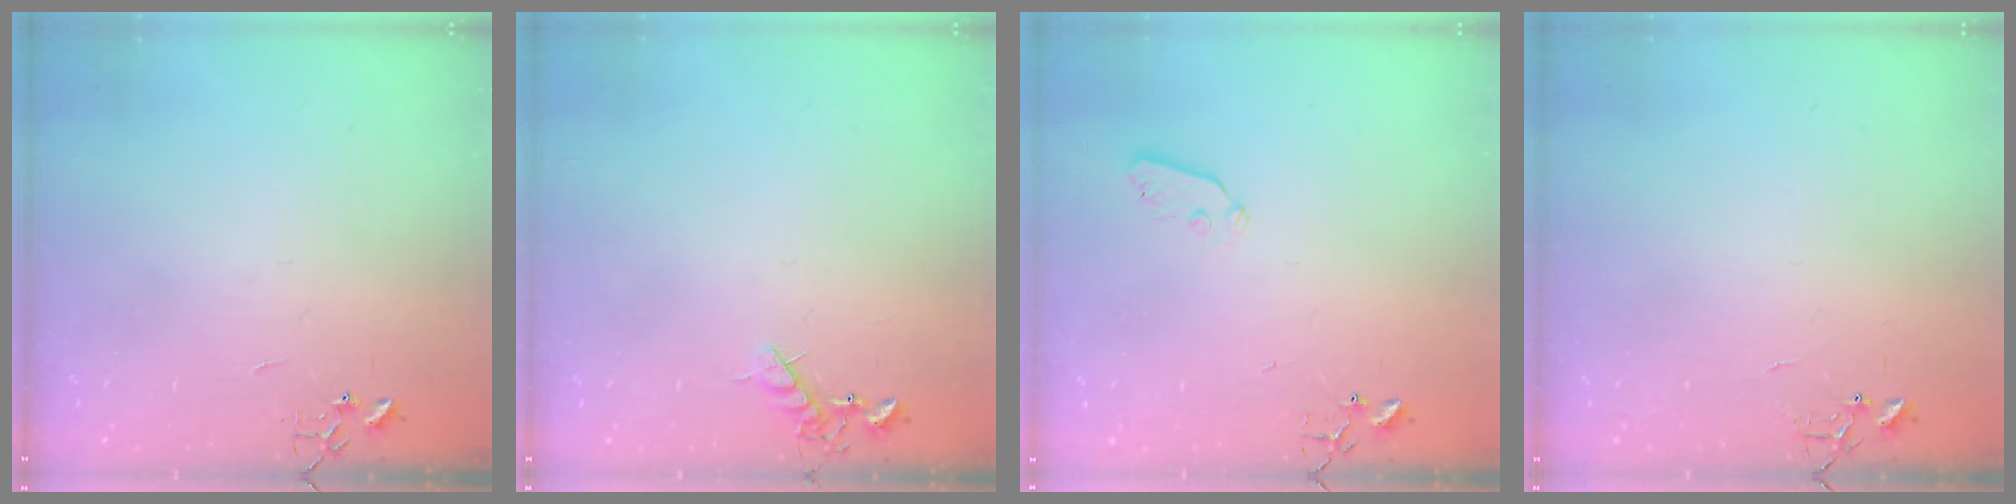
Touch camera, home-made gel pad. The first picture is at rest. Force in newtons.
{"total": 6.3, "press": 6.2, "slide": 0.9}
{"total": 3.2, "press": 3.2, "slide": 0.5}
{"total": 5.8, "press": 5.8, "slide": 0.5}